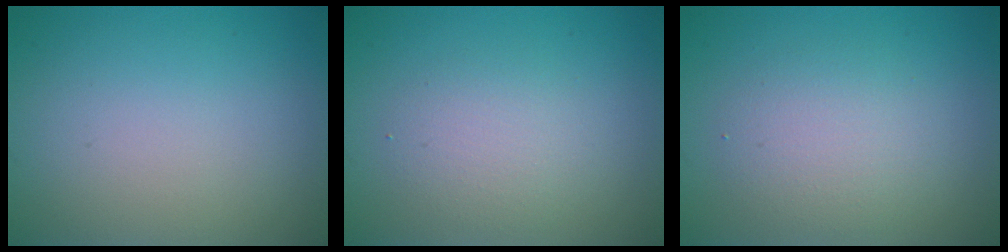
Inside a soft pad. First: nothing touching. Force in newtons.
{"total": 2.6, "press": 2.6, "slide": 0.2}
{"total": 3.1, "press": 3.1, "slide": 0.1}